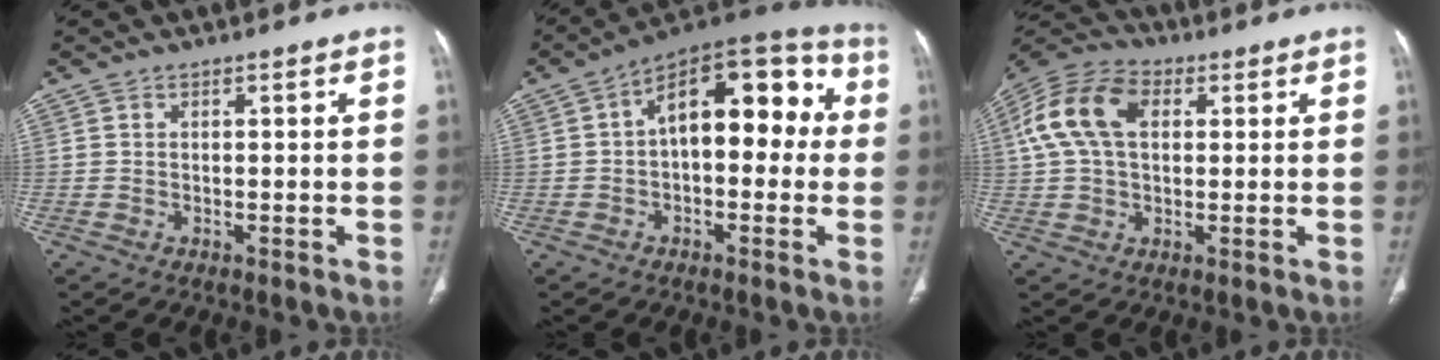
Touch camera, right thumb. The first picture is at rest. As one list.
[{"total": 17.5, "force": [1.9, 9.5, 14.7], "torque": [-0.164, 0.050, 0.017]}, {"total": 13.6, "force": [3.2, 8.8, 9.9], "torque": [-0.197, 0.028, 0.053]}]